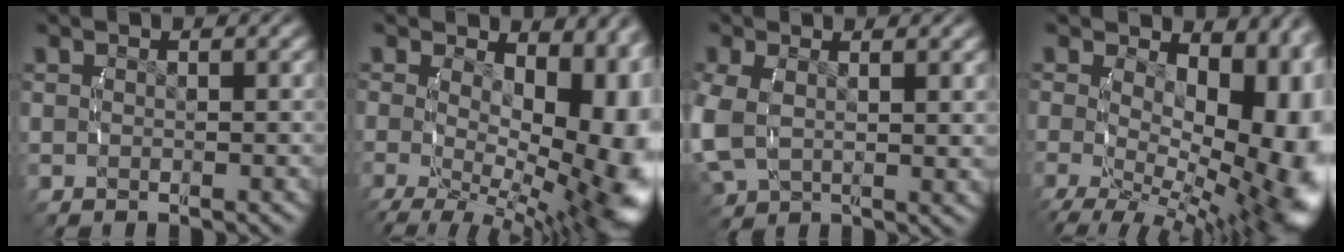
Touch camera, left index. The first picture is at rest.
{"total": 12.7, "force": [-1.4, 6.5, 10.9], "torque": [-0.139, -0.057, 0.005]}
{"total": 4.1, "force": [0.6, 2.9, 2.8], "torque": [-0.091, -0.020, 0.030]}
{"total": 13.9, "force": [-0.7, 7.5, 11.7], "torque": [-0.148, -0.053, 0.014]}